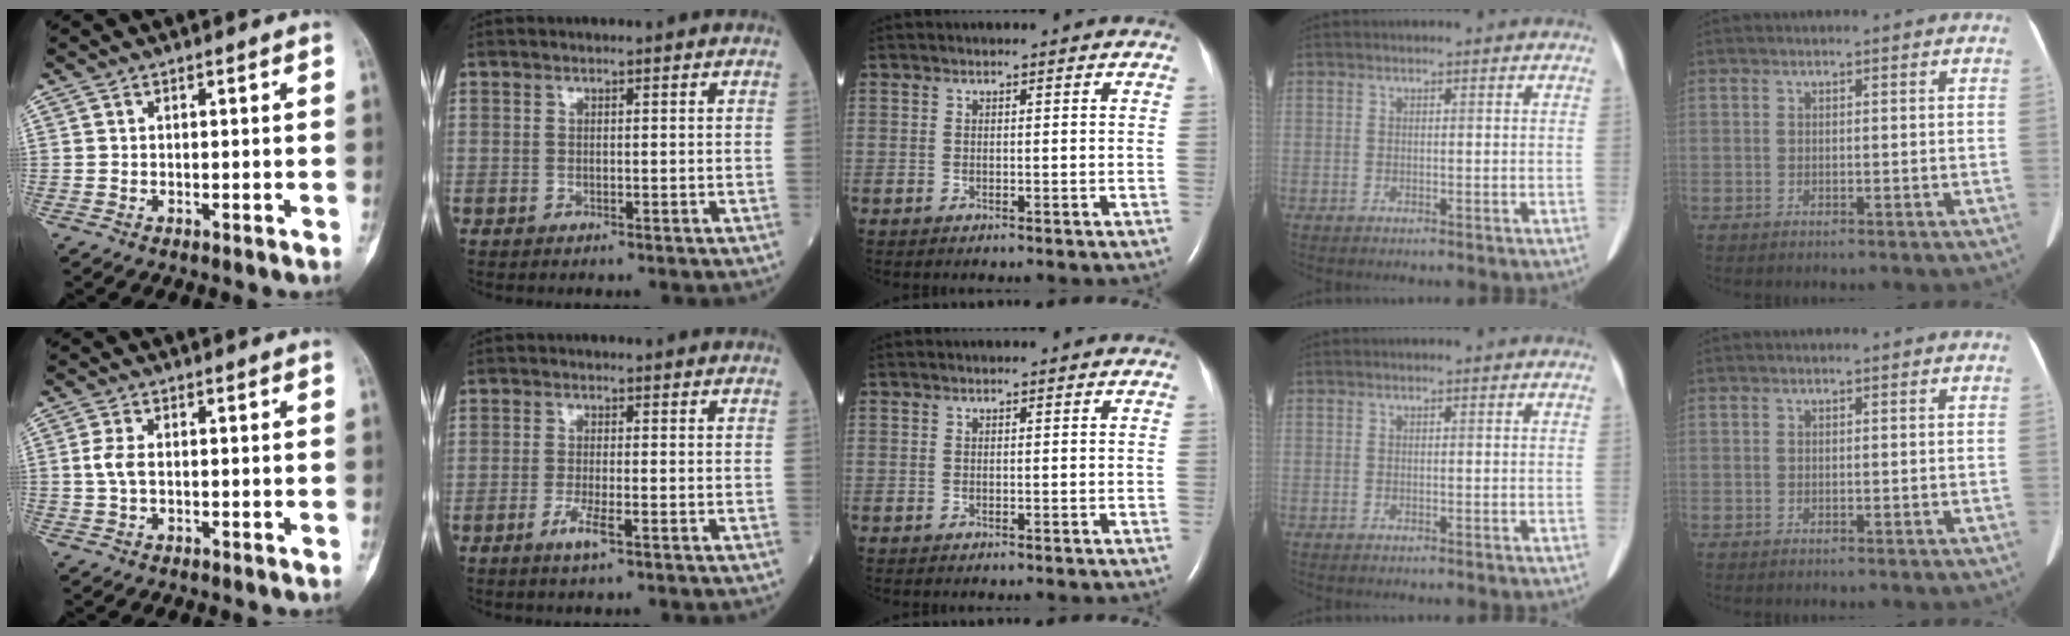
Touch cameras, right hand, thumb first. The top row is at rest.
{"thumb": {"total": 2.9, "force": [0.1, 1.5, 2.4], "torque": [-0.060, 0.004, -0.002]}, "index": {"total": 3.0, "force": [-1.5, 0.2, 2.6], "torque": [-0.055, -0.005, -0.030]}}